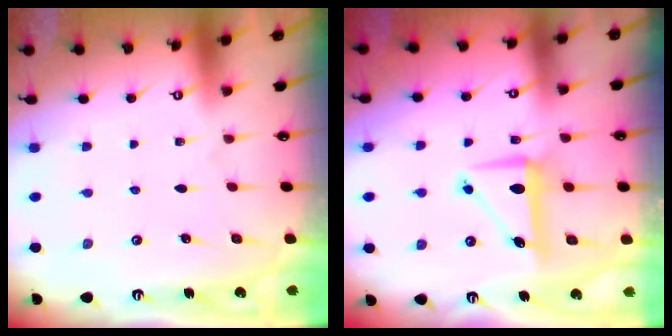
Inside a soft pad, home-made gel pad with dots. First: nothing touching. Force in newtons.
{"total": 8.2, "press": 8.1, "slide": 1.3}